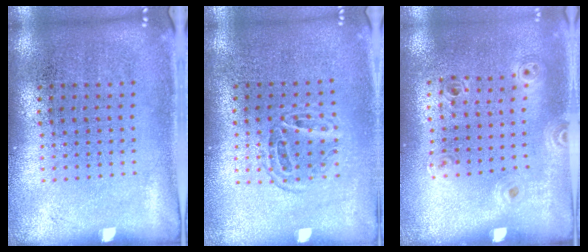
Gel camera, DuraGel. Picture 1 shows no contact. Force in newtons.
{"total": 1.3, "press": 1.1, "slide": 0.7}
{"total": 0.9, "press": 0.8, "slide": 0.3}